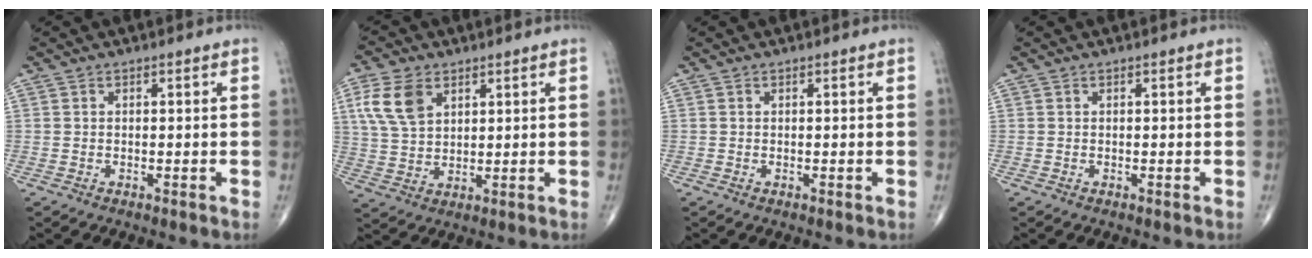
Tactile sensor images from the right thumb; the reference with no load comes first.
{"total": 8.8, "force": [3.8, 5.6, 5.7], "torque": [-0.108, -0.006, 0.078]}
{"total": 0.0}
{"total": 0.0}